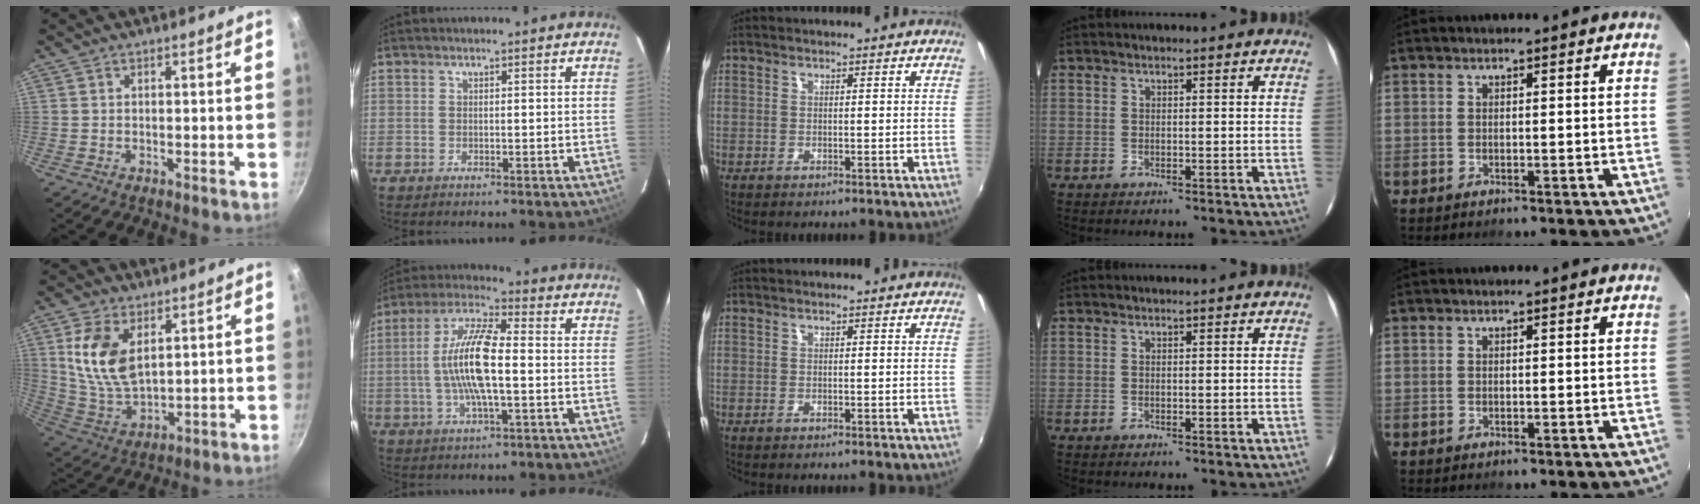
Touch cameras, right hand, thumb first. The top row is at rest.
{"thumb": {"total": 12.7, "force": [3.9, 7.4, 9.6], "torque": [-0.178, -0.024, 0.088]}, "index": {"total": 13.2, "force": [-1.2, 3.3, 12.7], "torque": [-0.254, 0.008, -0.028]}}